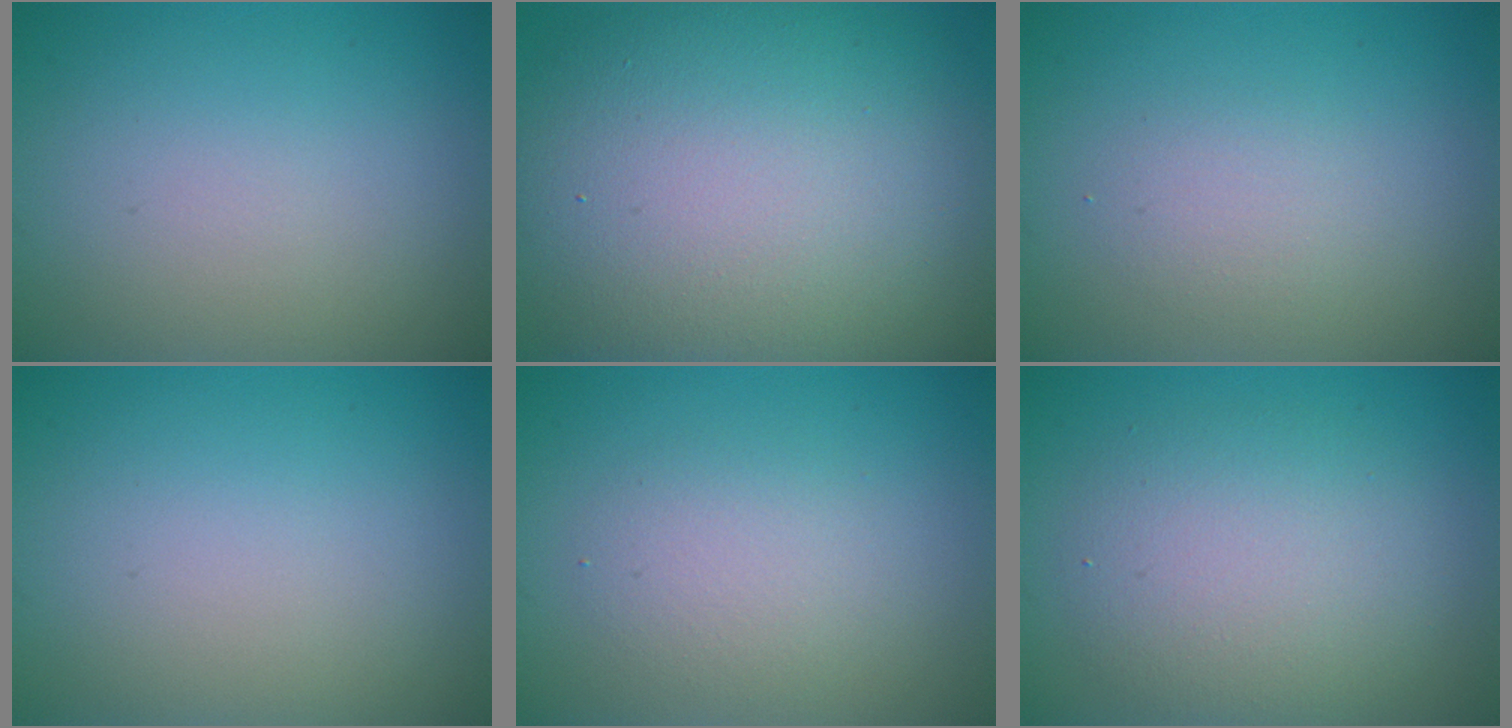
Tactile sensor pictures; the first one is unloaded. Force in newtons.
{"total": 15.5, "press": 15.4, "slide": 0.4}
{"total": 1.7, "press": 1.6, "slide": 0.1}
{"total": 0.0}
{"total": 2.6, "press": 2.6, "slide": 0.2}
{"total": 4.8, "press": 4.8, "slide": 0.1}